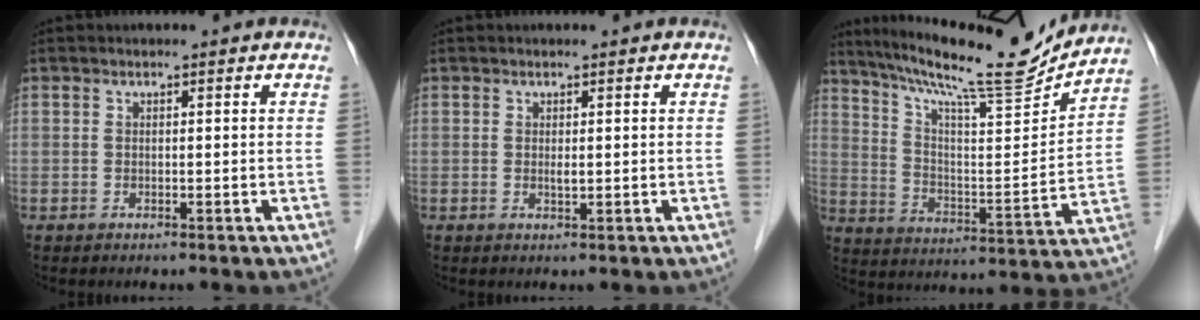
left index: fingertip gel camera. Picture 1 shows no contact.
{"total": 0.7, "force": [-0.1, 0.1, 0.7], "torque": [-0.016, -0.006, 0.000]}
{"total": 19.0, "force": [17.1, 0.3, 8.4], "torque": [-0.149, -0.026, 0.267]}